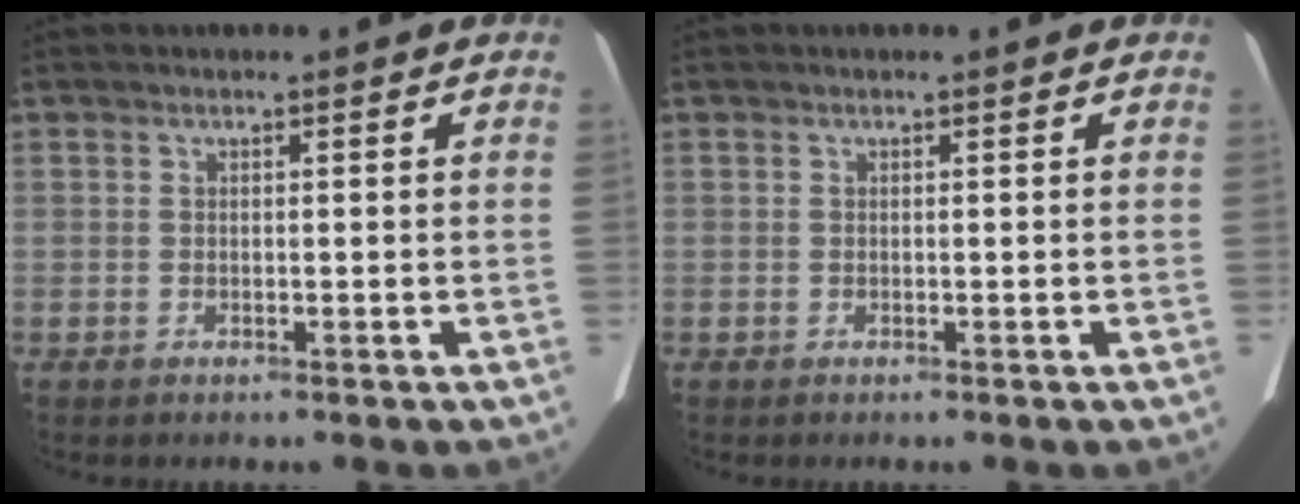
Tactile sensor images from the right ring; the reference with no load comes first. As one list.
[{"total": 0.0}]